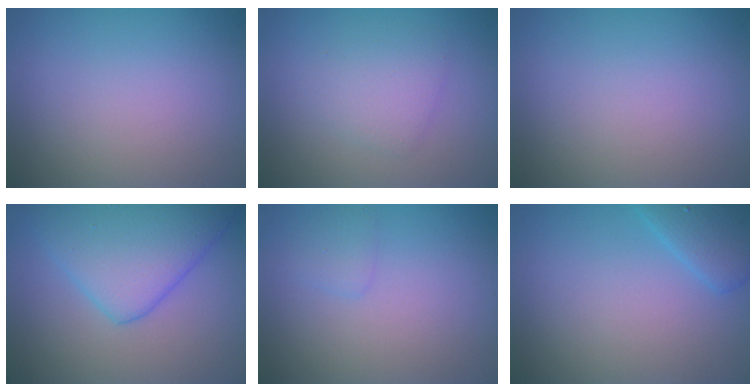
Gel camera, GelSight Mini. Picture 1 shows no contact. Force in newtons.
{"total": 2.4, "press": 2.4, "slide": 0.3}
{"total": 0.0}
{"total": 7.5, "press": 7.5, "slide": 0.2}
{"total": 1.1, "press": 1.1, "slide": 0.1}
{"total": 2.9, "press": 2.9, "slide": 0.1}